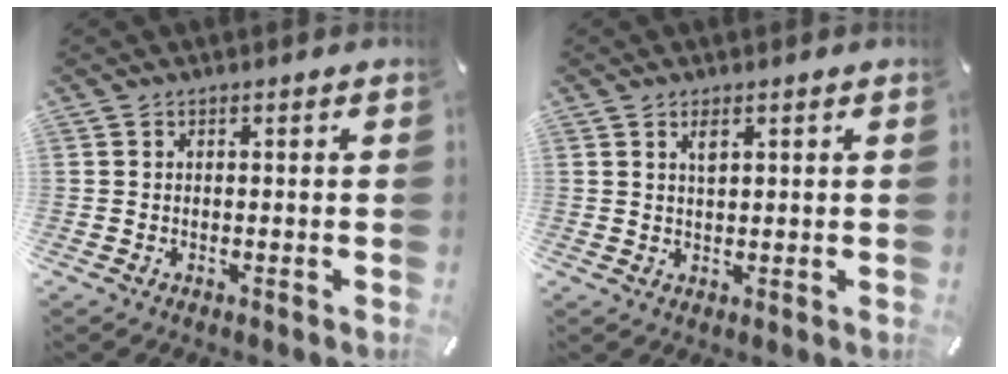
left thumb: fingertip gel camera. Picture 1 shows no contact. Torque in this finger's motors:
{"motor_torque": [0.40, 0.47, 0.01, -0.13, 0.02]}